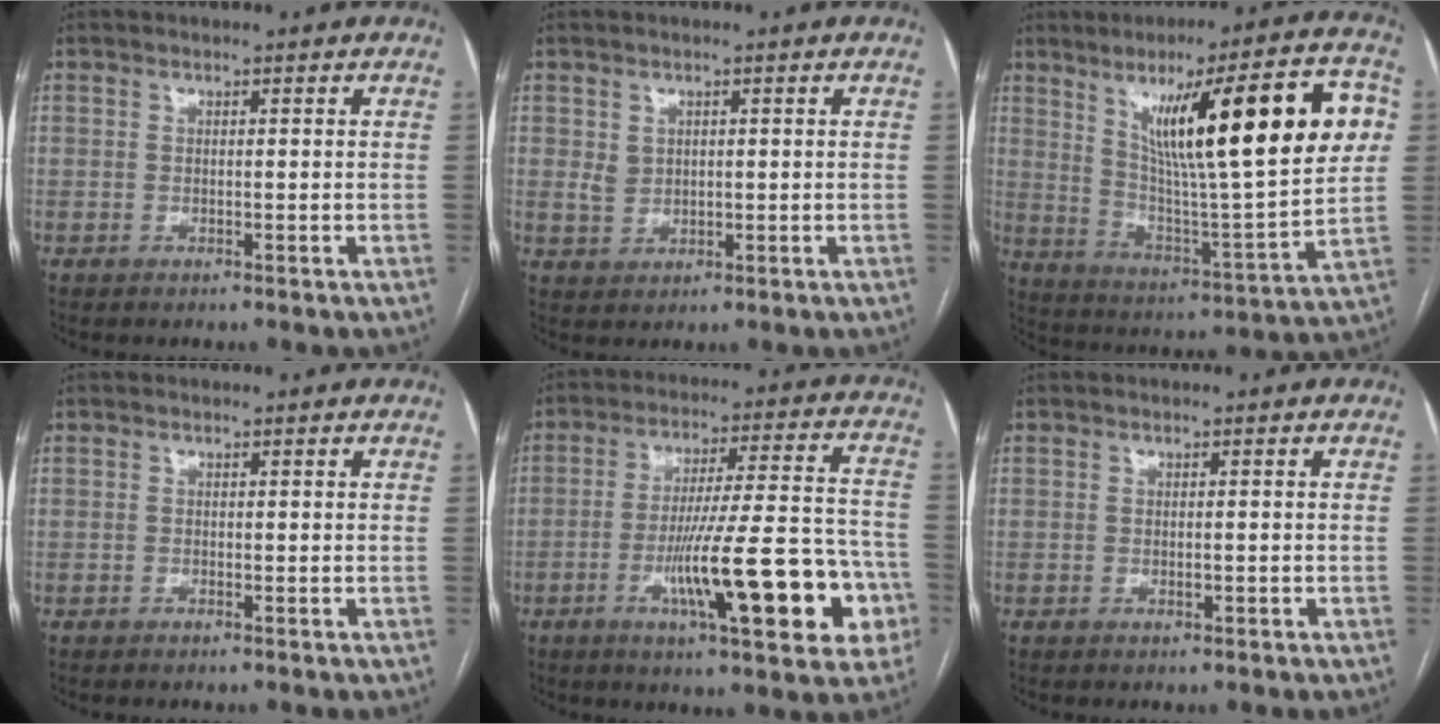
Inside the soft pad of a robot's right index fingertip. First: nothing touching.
{"total": 2.4, "force": [0.6, 2.0, 1.2], "torque": [-0.026, 0.002, 0.018]}
{"total": 25.1, "force": [8.0, 3.0, 23.6], "torque": [-0.349, 0.016, 0.119]}
{"total": 0.0}
{"total": 19.6, "force": [-6.9, 2.8, 18.2], "torque": [-0.235, 0.016, -0.092]}
{"total": 0.8, "force": [-0.2, 0.3, 0.7], "torque": [-0.015, -0.001, -0.002]}